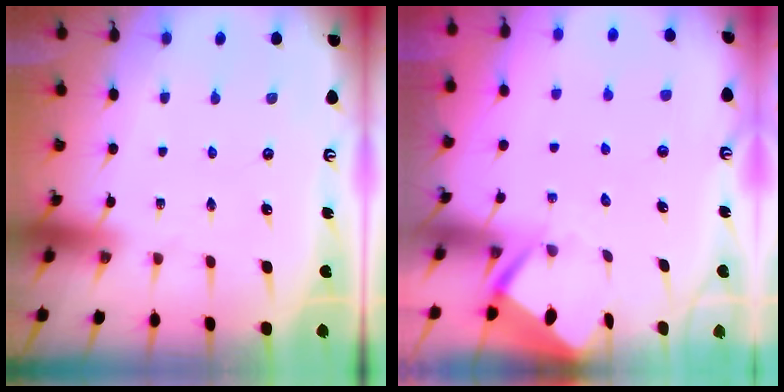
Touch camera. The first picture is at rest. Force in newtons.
{"total": 3.4, "press": 3.4, "slide": 0.3}